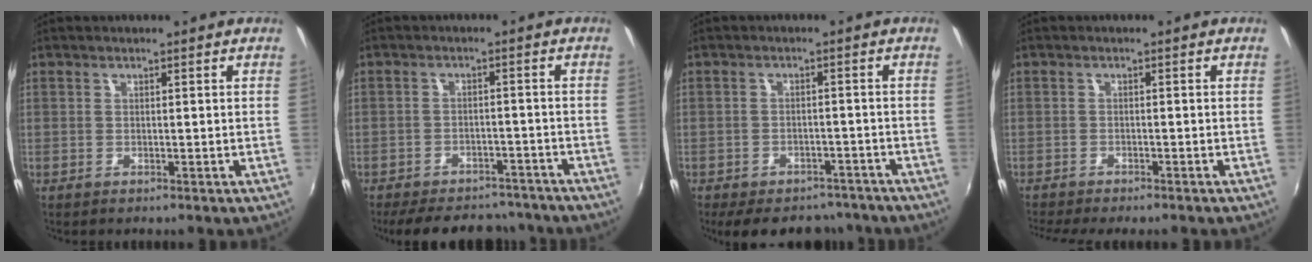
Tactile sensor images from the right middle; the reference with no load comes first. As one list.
[{"total": 15.5, "force": [-13.0, 6.2, 5.6], "torque": [-0.130, 0.011, -0.166]}, {"total": 13.0, "force": [-10.5, 5.9, 4.9], "torque": [-0.110, 0.002, -0.135]}, {"total": 5.2, "force": [-4.7, 0.2, 2.2], "torque": [-0.054, -0.020, -0.077]}]